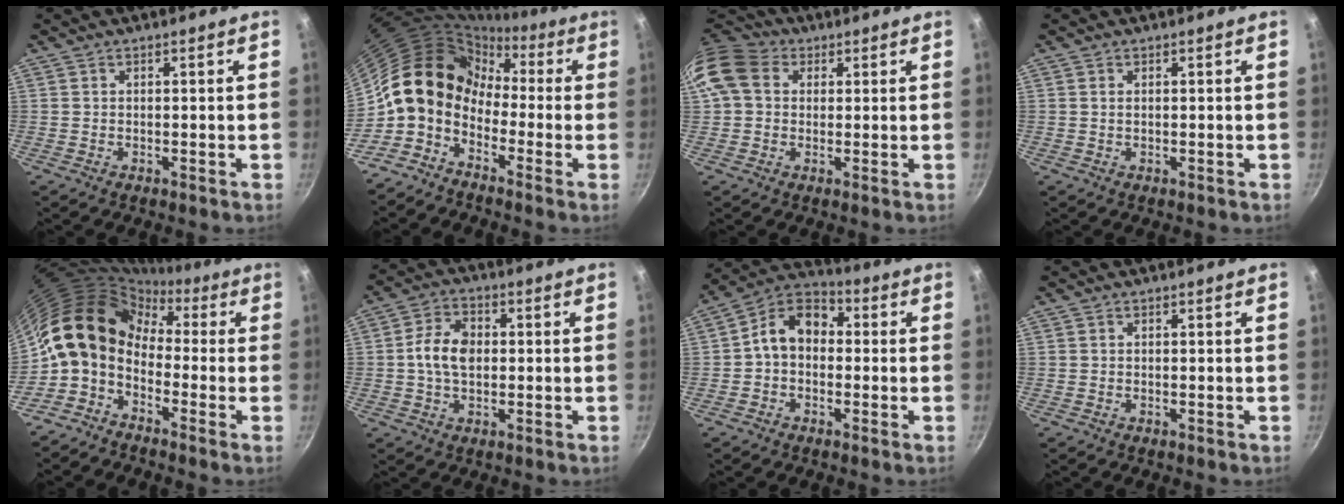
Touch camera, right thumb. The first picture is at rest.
{"total": 12.2, "force": [-2.4, 9.6, 7.2], "torque": [-0.088, 0.054, -0.072]}
{"total": 12.1, "force": [2.8, 9.8, 6.5], "torque": [-0.118, 0.022, 0.037]}
{"total": 0.7, "force": [0.2, 0.4, 0.5], "torque": [-0.009, 0.001, 0.003]}
{"total": 13.9, "force": [-0.6, 10.2, 9.4], "torque": [-0.153, 0.043, -0.034]}
{"total": 7.8, "force": [0.2, 5.4, 5.6], "torque": [-0.092, 0.014, -0.006]}
{"total": 9.8, "force": [0.2, 7.3, 6.5], "torque": [-0.083, 0.036, -0.022]}
{"total": 0.0}